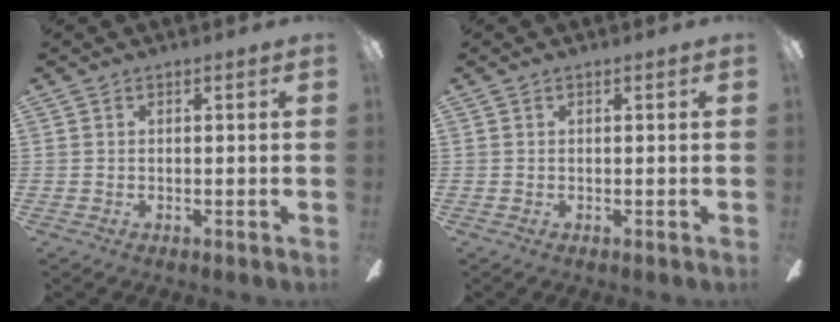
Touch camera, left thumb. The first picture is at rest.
{"total": 0.0}